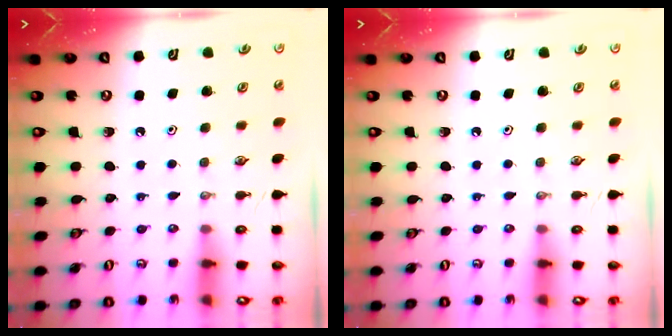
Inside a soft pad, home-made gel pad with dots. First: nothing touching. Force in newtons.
{"total": 0.0}